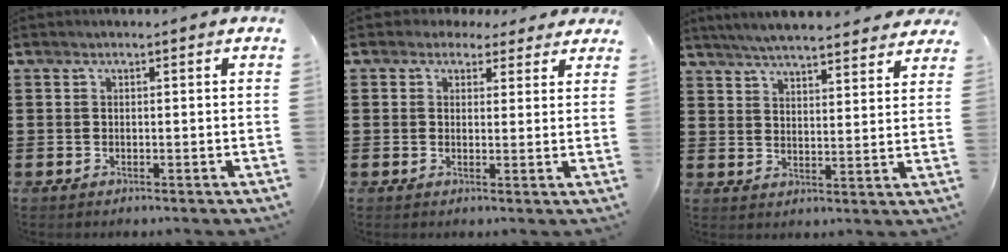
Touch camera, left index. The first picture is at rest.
{"total": 2.4, "force": [1.7, 1.6, 0.6], "torque": [-0.020, 0.008, 0.031]}
{"total": 5.3, "force": [5.2, 0.0, 1.3], "torque": [-0.043, -0.022, 0.092]}